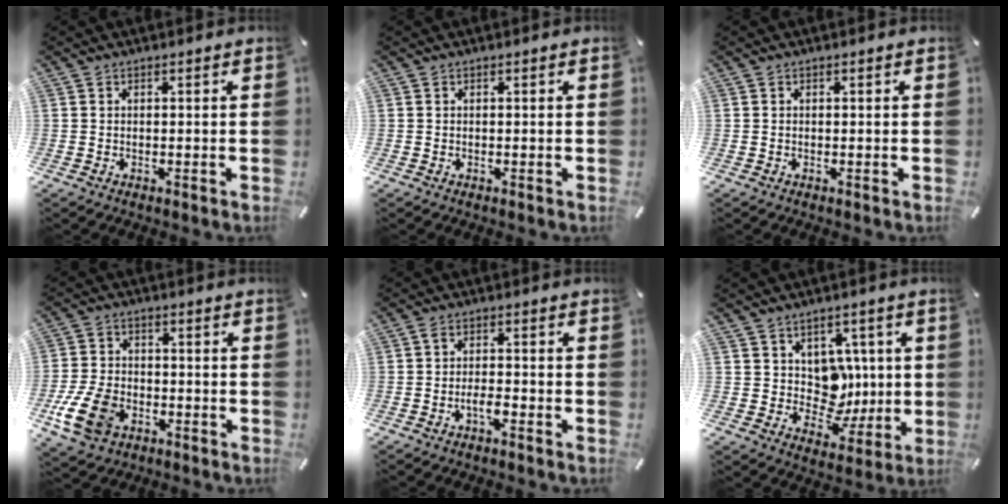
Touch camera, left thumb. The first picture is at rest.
{"total": 0.0}
{"total": 0.0}
{"total": 10.9, "force": [-4.6, 7.5, 6.5], "torque": [-0.139, 0.014, -0.083]}
{"total": 3.3, "force": [-1.7, 1.0, 2.6], "torque": [-0.053, 0.006, -0.031]}
{"total": 10.3, "force": [2.5, 9.4, 3.5], "torque": [-0.035, -0.025, 0.056]}